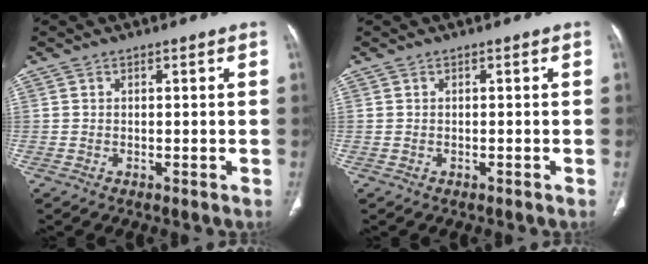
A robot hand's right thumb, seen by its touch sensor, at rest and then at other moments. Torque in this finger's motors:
{"motor_torque": [-0.25, -0.13, -0.29, 0.14, -0.01]}